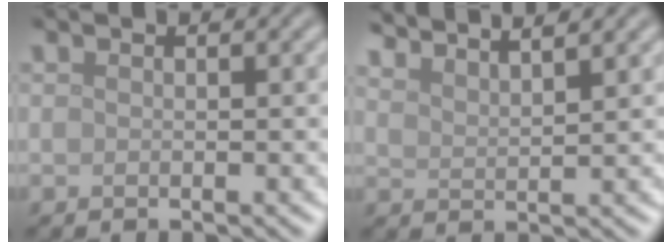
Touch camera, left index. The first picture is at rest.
{"total": 5.4, "force": [4.8, 1.1, 2.1], "torque": [-0.012, 0.021, 0.048]}